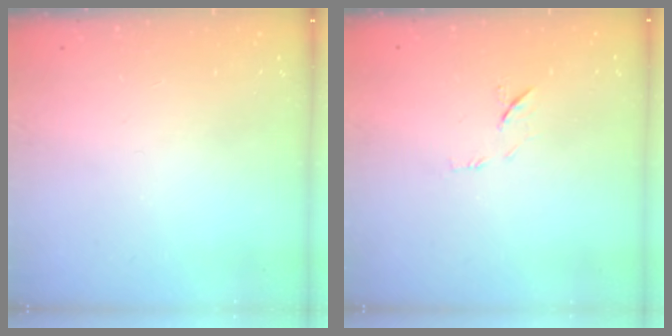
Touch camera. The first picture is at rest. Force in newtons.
{"total": 6.8, "press": 6.7, "slide": 0.8}